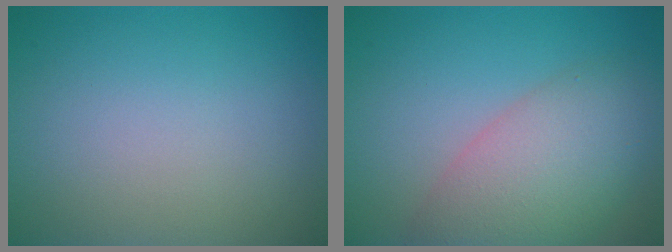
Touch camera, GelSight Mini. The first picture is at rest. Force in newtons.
{"total": 7.4, "press": 7.4, "slide": 0.3}